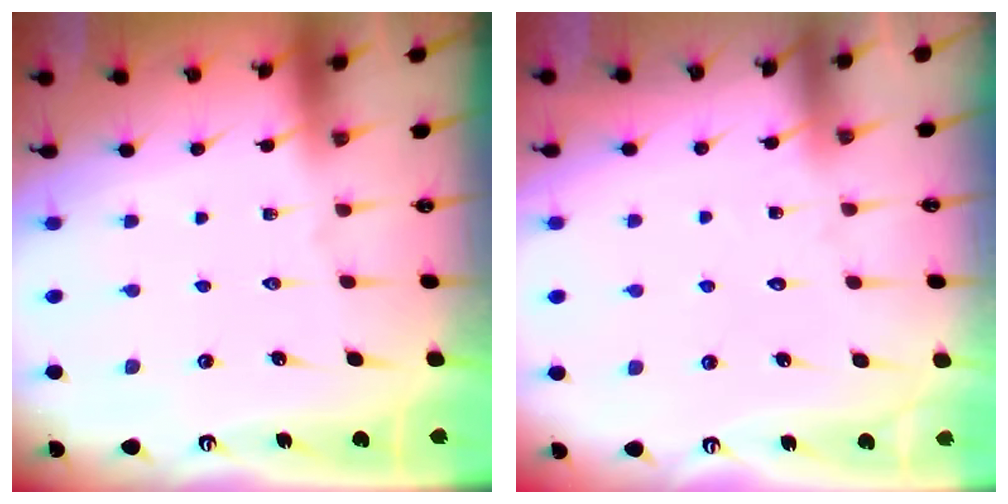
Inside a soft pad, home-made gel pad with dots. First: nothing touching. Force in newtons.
{"total": 5.7, "press": 5.7, "slide": 0.6}